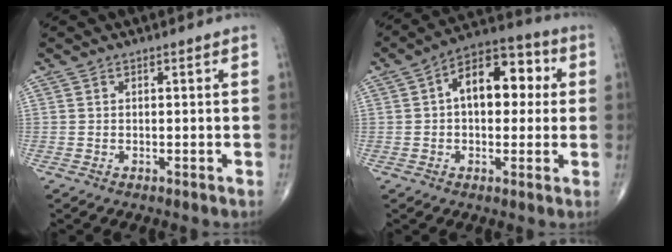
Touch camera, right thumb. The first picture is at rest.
{"total": 13.0, "force": [2.0, 7.7, 10.3], "torque": [-0.119, 0.031, 0.018]}